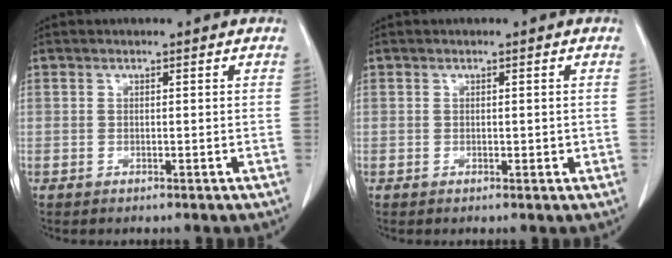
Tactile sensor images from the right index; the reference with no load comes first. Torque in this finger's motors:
{"motor_torque": [0.02, 0.07, 0.03, 0.02]}